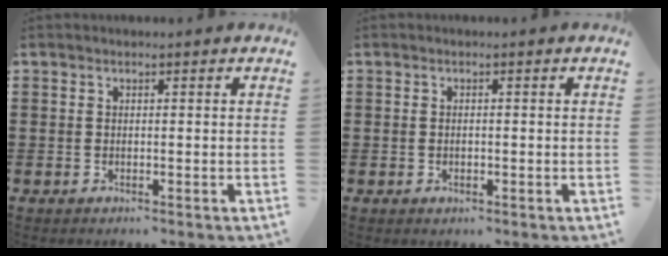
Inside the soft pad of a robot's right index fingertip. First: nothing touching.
{"total": 0.8, "force": [-0.1, 0.5, 0.6], "torque": [-0.013, 0.002, -0.003]}